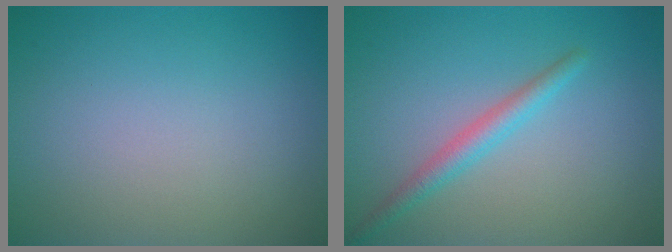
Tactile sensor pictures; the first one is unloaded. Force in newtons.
{"total": 2.1, "press": 2.1, "slide": 0.0}